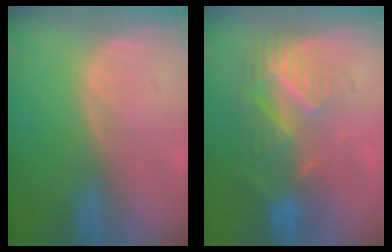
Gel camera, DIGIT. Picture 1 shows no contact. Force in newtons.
{"total": 9.0, "press": 7.9, "slide": 4.4}